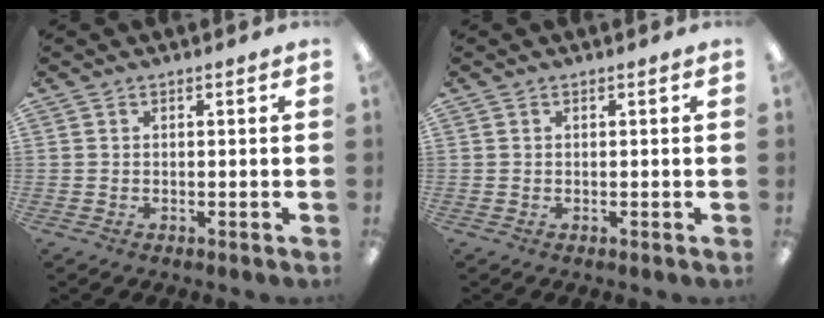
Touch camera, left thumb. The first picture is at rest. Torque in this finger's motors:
{"motor_torque": [0.02, -0.01, 0.37, 0.11, 0.01]}